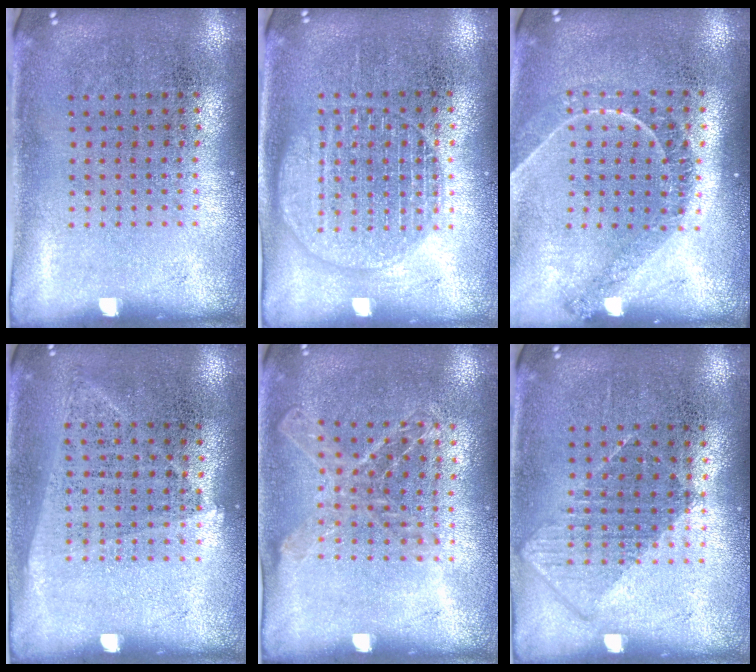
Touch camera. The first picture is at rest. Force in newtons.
{"total": 1.4, "press": 1.4, "slide": 0.1}
{"total": 1.2, "press": 1.2, "slide": 0.3}
{"total": 1.0, "press": 0.9, "slide": 0.4}
{"total": 1.2, "press": 1.1, "slide": 0.2}
{"total": 0.8, "press": 0.7, "slide": 0.4}